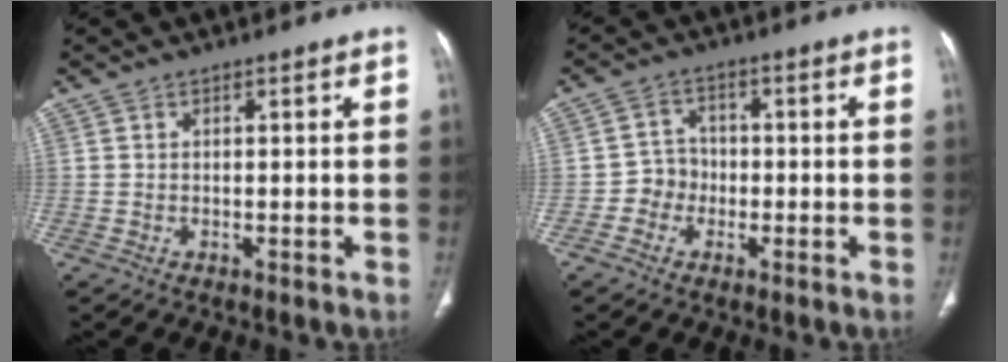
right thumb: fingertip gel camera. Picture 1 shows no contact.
{"total": 4.2, "force": [-1.5, 3.8, 0.9], "torque": [0.012, 0.016, -0.036]}